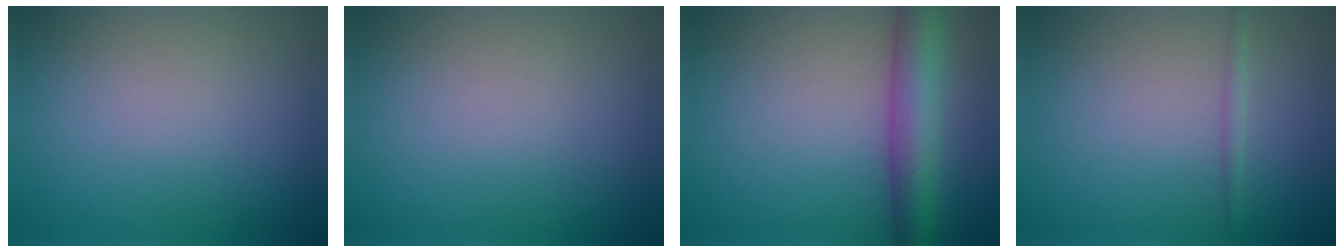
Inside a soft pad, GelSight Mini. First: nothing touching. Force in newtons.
{"total": 0.0}
{"total": 6.0, "press": 6.0, "slide": 0.2}
{"total": 1.0, "press": 1.0, "slide": 0.0}